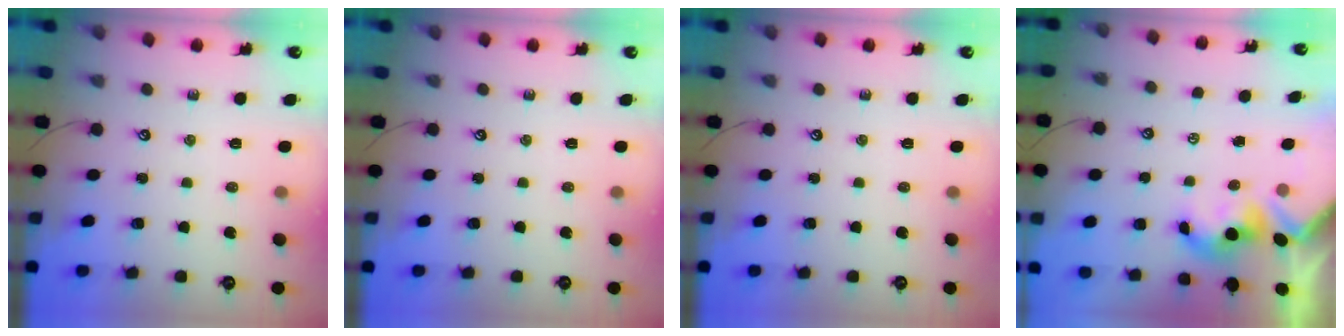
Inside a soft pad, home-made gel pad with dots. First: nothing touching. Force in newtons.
{"total": 0.0}
{"total": 0.0}
{"total": 1.8, "press": 1.6, "slide": 0.8}